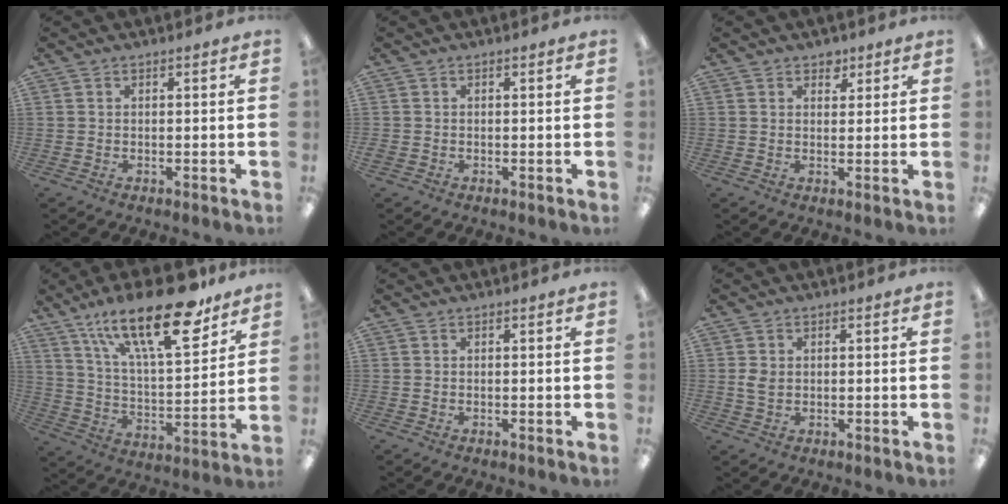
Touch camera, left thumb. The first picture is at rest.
{"total": 0.8, "force": [-0.4, 0.6, 0.2], "torque": [-0.003, 0.002, -0.009]}
{"total": 2.7, "force": [1.9, 1.8, 0.7], "torque": [0.008, -0.006, 0.030]}
{"total": 25.1, "force": [16.0, 9.0, 17.1], "torque": [-0.266, -0.091, 0.266]}
{"total": 0.0}
{"total": 2.8, "force": [0.1, 2.1, 1.8], "torque": [-0.034, 0.006, 0.002]}